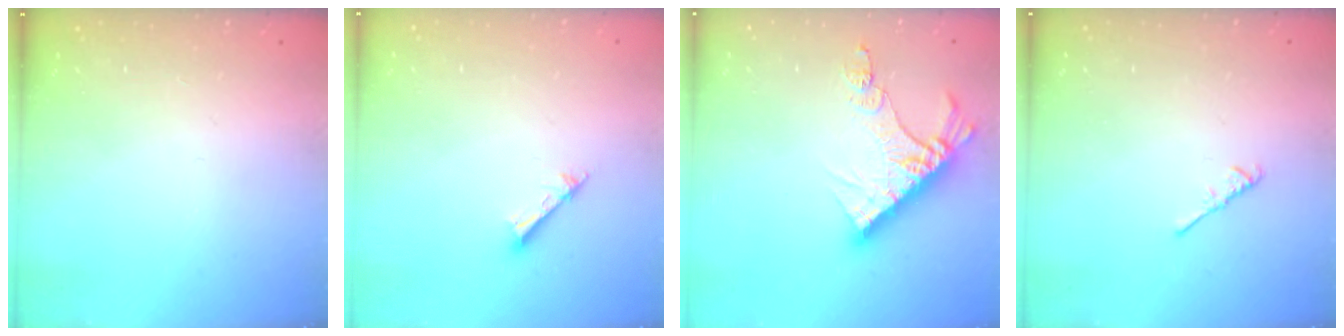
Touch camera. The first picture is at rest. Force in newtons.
{"total": 2.2, "press": 2.1, "slide": 0.4}
{"total": 12.6, "press": 12.6, "slide": 1.1}
{"total": 2.6, "press": 2.6, "slide": 0.6}